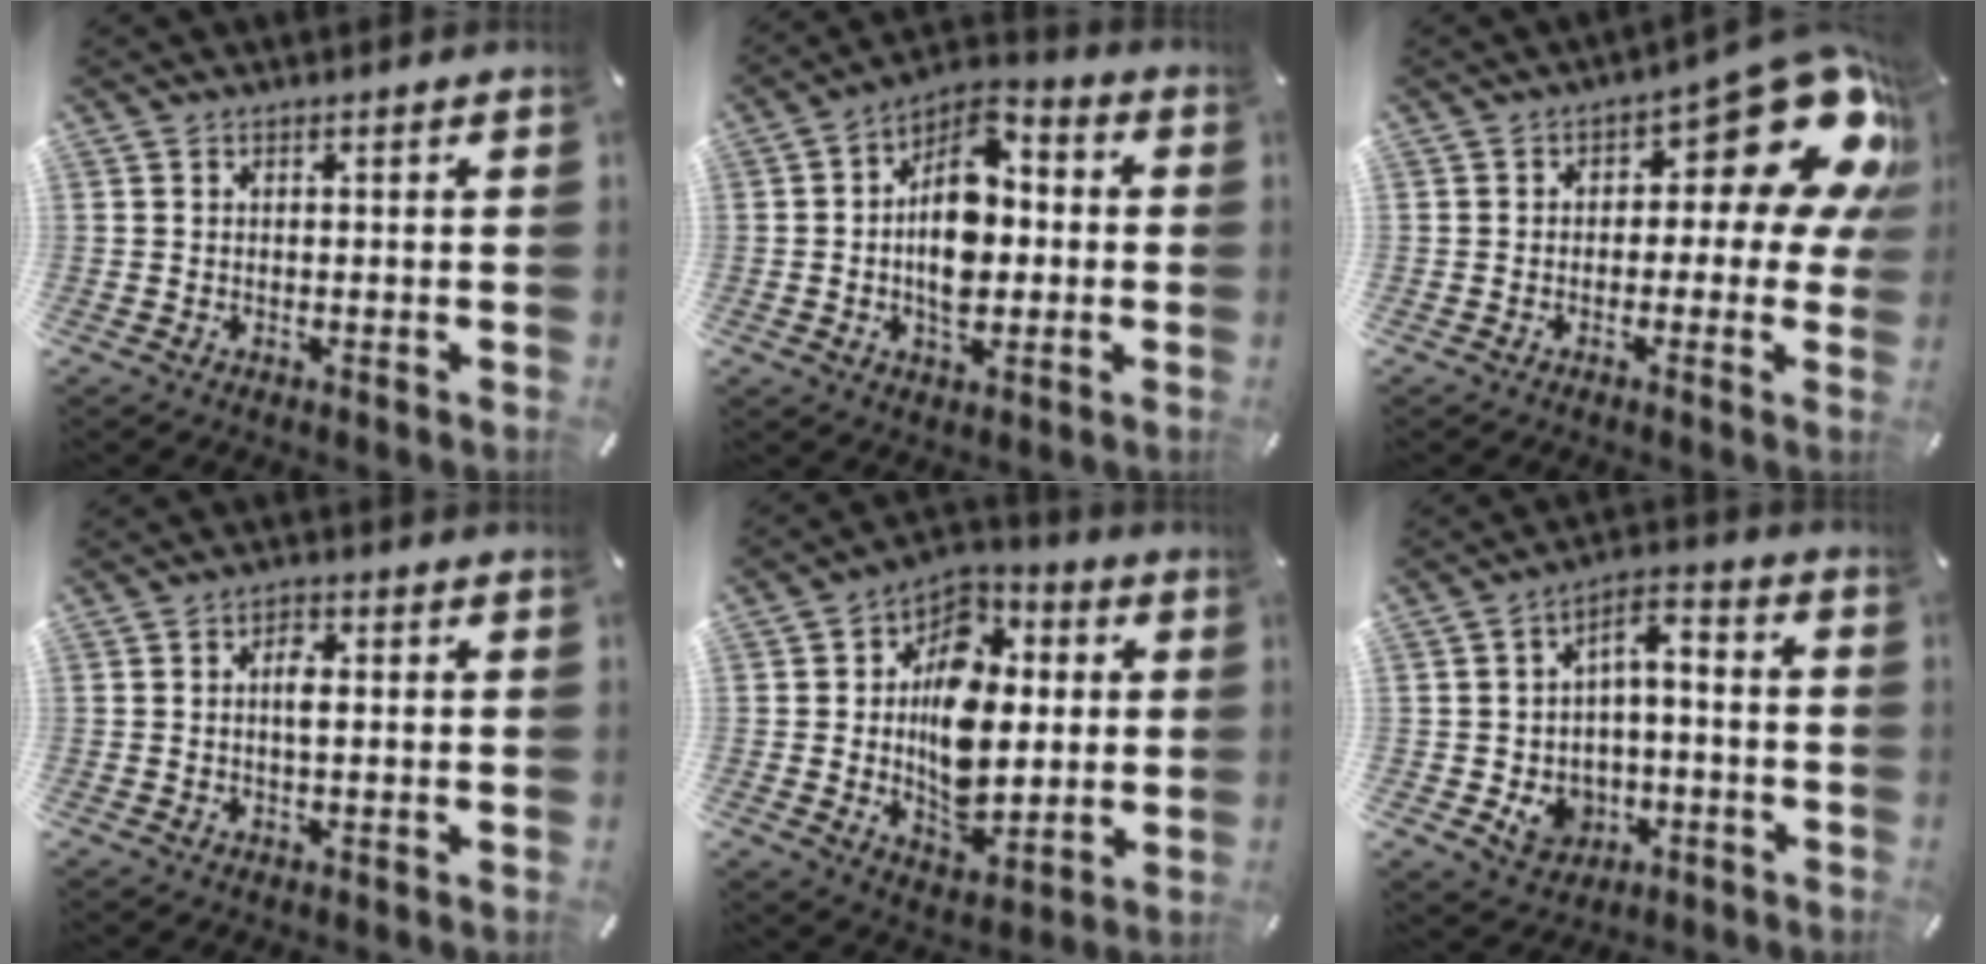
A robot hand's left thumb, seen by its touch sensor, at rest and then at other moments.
{"total": 13.3, "force": [-0.9, 8.9, 9.9], "torque": [-0.184, -0.001, -0.017]}
{"total": 16.0, "force": [7.1, 7.0, 12.5], "torque": [-0.159, -0.055, 0.115]}
{"total": 3.1, "force": [0.3, 1.4, 2.8], "torque": [-0.050, 0.004, 0.001]}
{"total": 15.7, "force": [-1.0, 12.1, 10.0], "torque": [-0.161, 0.003, -0.016]}
{"total": 9.2, "force": [-3.0, 7.4, 4.4], "torque": [-0.060, 0.021, -0.052]}